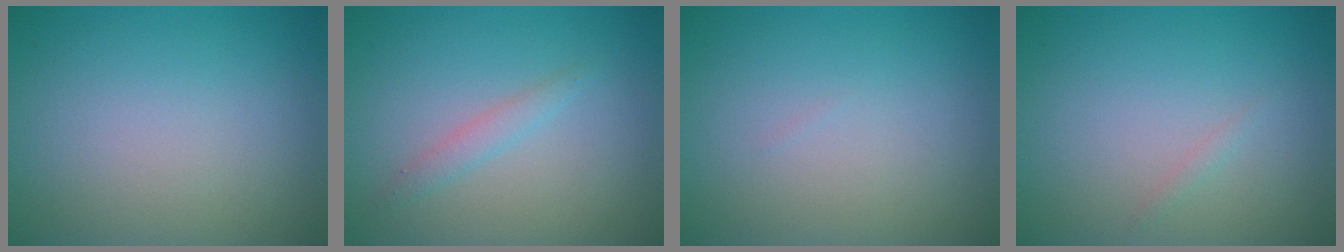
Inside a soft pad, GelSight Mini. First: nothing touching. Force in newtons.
{"total": 1.4, "press": 1.4, "slide": 0.1}
{"total": 0.0}
{"total": 0.6, "press": 0.5, "slide": 0.1}